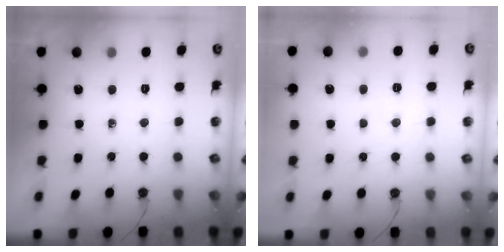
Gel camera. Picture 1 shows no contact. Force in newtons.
{"total": 3.5, "press": 3.5, "slide": 0.5}